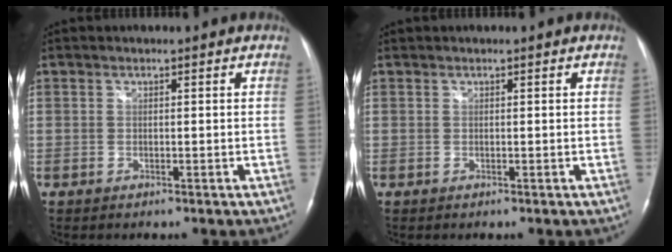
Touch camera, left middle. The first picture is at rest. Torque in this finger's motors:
{"motor_torque": [0.01, 0.03, -0.09, 0.00]}